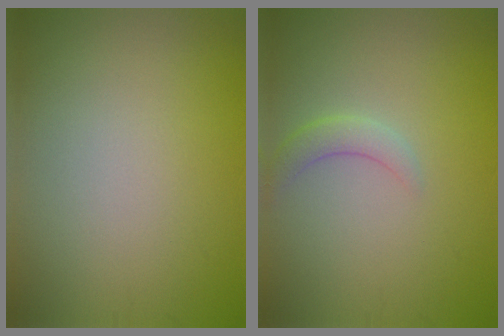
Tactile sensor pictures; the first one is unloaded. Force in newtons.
{"total": 1.8, "press": 1.8, "slide": 0.1}